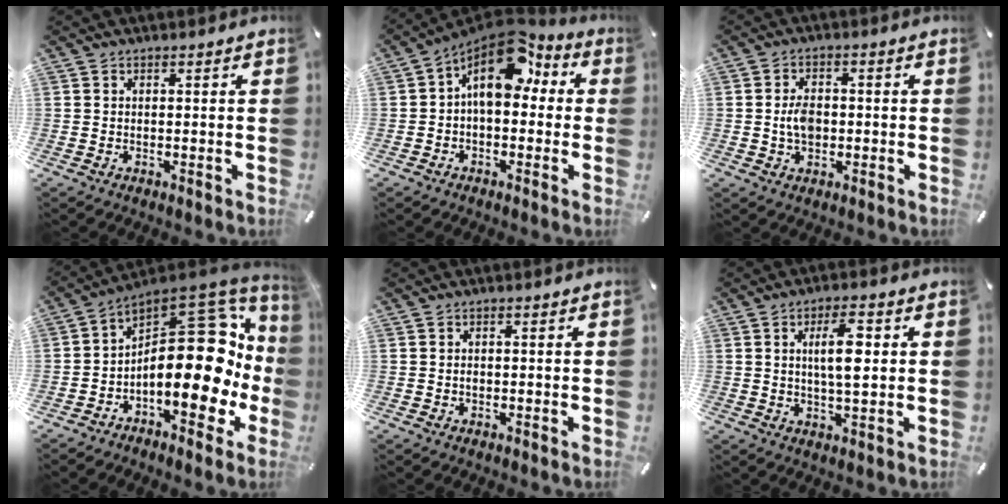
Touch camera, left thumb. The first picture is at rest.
{"total": 12.4, "force": [4.3, 7.9, 8.6], "torque": [-0.144, -0.028, 0.077]}
{"total": 4.8, "force": [-0.5, 3.4, 3.4], "torque": [-0.062, 0.003, -0.013]}
{"total": 24.6, "force": [0.3, 13.0, 21.0], "torque": [-0.299, -0.035, 0.011]}
{"total": 0.5, "force": [-0.2, 0.3, 0.3], "torque": [-0.007, 0.001, -0.005]}
{"total": 8.7, "force": [1.8, 2.8, 8.0], "torque": [-0.156, -0.004, 0.021]}